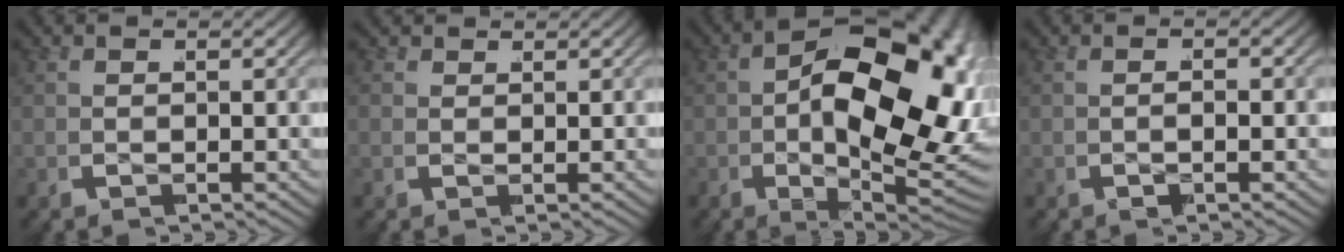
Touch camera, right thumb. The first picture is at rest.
{"total": 1.3, "force": [1.0, 0.8, 0.2], "torque": [-0.001, -0.004, 0.017]}
{"total": 20.8, "force": [-1.8, 12.1, 16.8], "torque": [-0.272, -0.045, -0.011]}
{"total": 1.0, "force": [-0.7, 0.1, 0.7], "torque": [-0.010, 0.003, -0.015]}